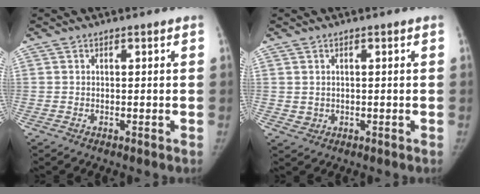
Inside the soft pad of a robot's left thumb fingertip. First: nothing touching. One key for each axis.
{"total": 1.5, "fx": 0.2, "fy": 1.4, "fz": 0.5, "tx": -0.007, "ty": -0.002, "tz": 0.011}